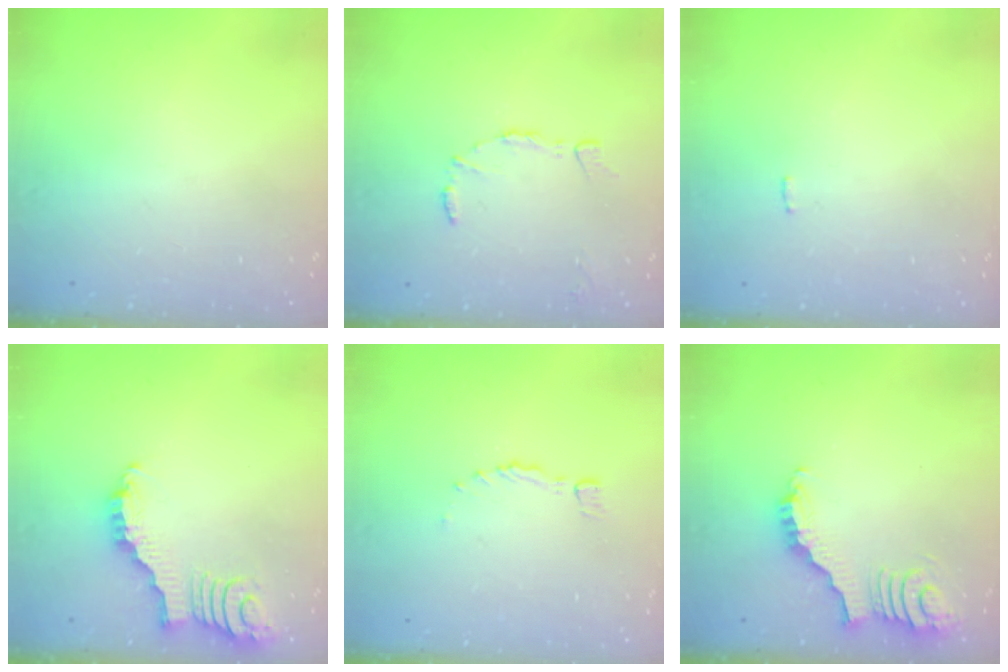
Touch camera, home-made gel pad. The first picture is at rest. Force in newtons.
{"total": 4.8, "press": 4.7, "slide": 0.3}
{"total": 2.3, "press": 2.3, "slide": 0.1}
{"total": 2.9, "press": 2.9, "slide": 0.4}
{"total": 0.0}
{"total": 3.7, "press": 3.7, "slide": 0.7}